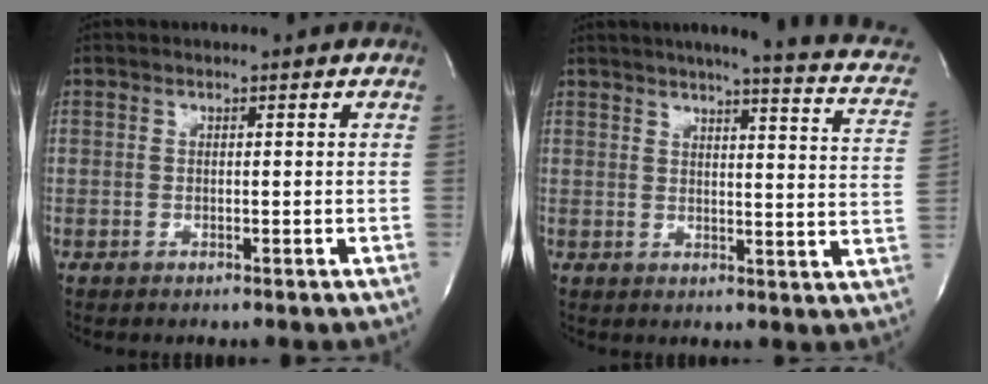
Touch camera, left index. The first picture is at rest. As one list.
[{"total": 14.3, "force": [10.7, 1.4, 9.3], "torque": [-0.127, -0.019, 0.107]}]